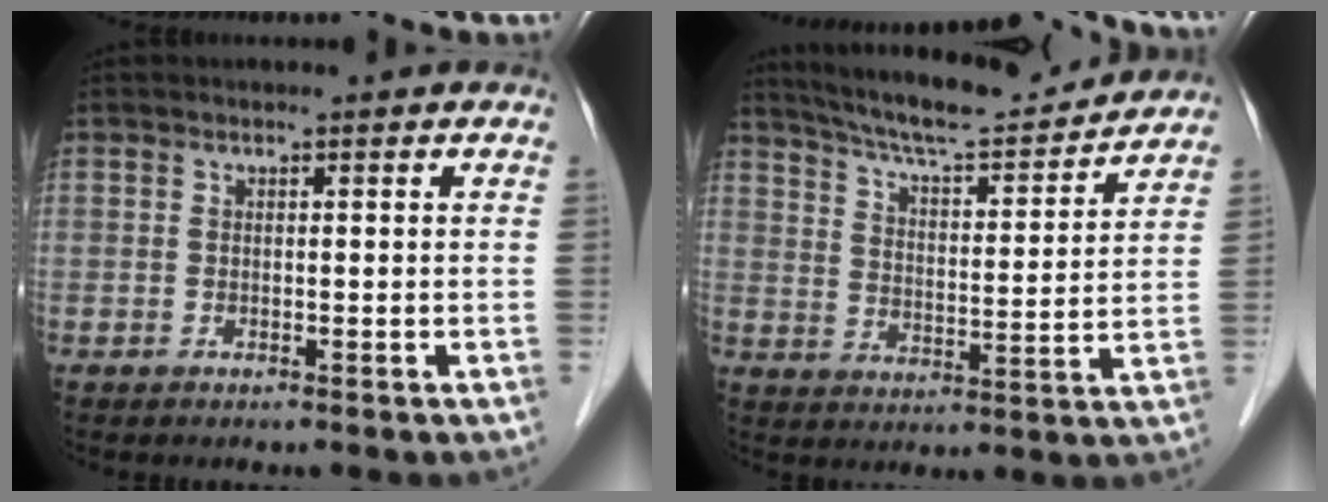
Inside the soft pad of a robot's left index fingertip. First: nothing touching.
{"total": 15.7, "force": [14.5, 1.6, 5.8], "torque": [-0.101, 0.004, 0.221]}